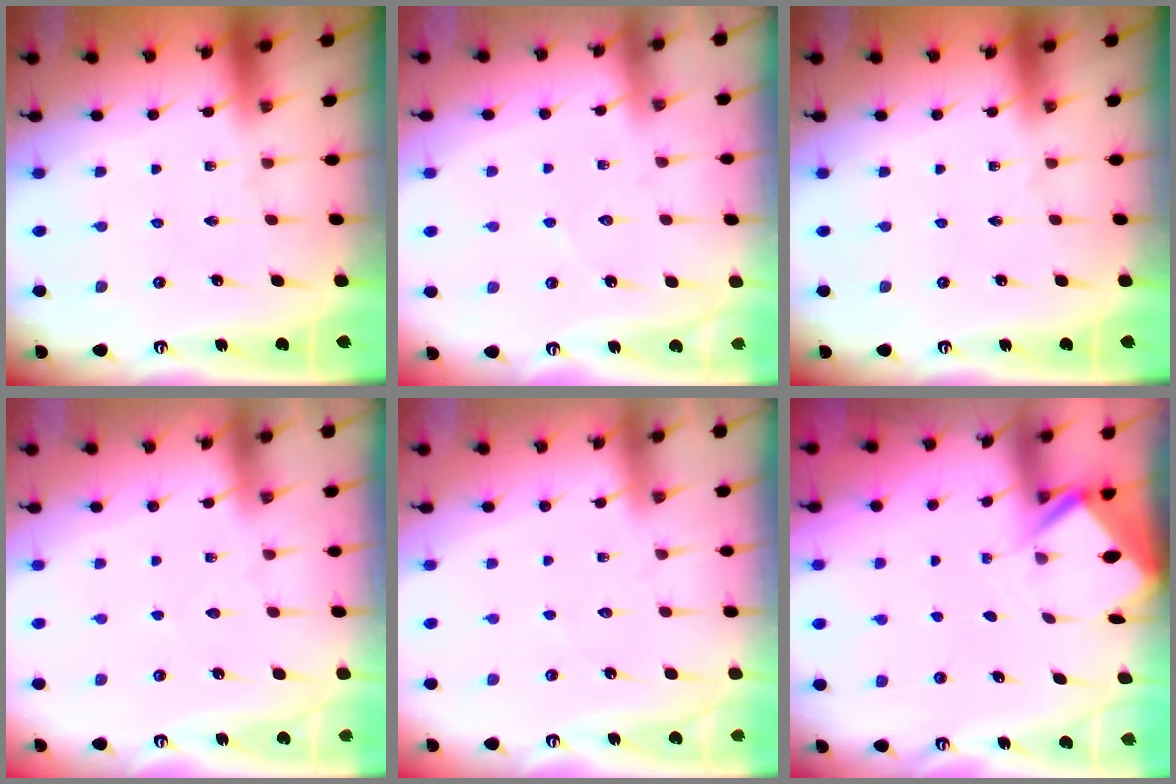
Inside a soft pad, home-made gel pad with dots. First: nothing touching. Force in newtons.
{"total": 4.4, "press": 4.4, "slide": 0.3}
{"total": 0.0}
{"total": 2.3, "press": 2.3, "slide": 0.3}
{"total": 2.9, "press": 2.9, "slide": 0.3}
{"total": 2.9, "press": 2.9, "slide": 0.3}